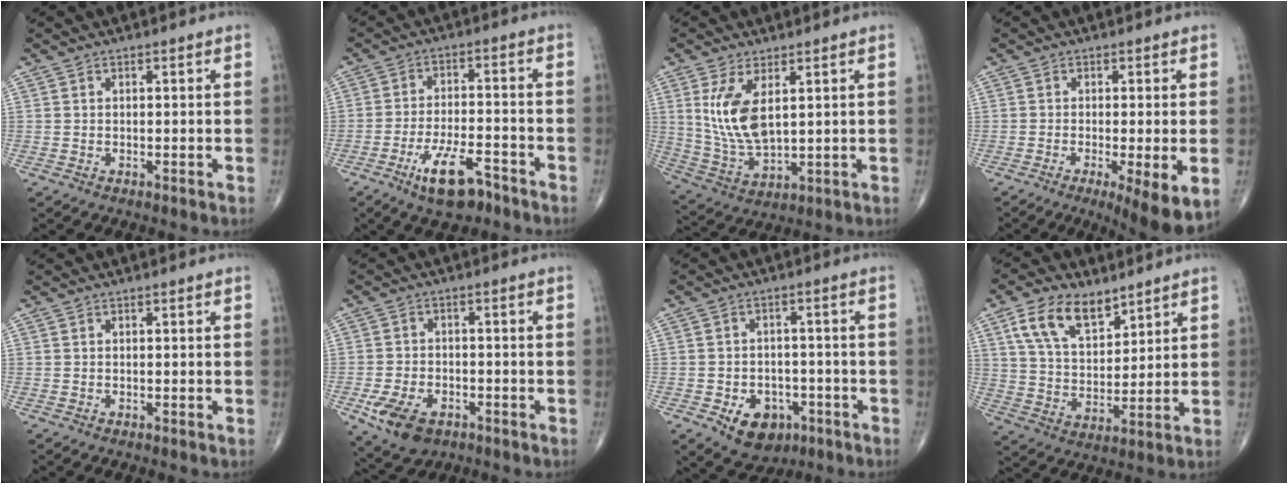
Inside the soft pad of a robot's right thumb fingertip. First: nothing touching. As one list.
[{"total": 9.3, "force": [-5.8, 3.3, 6.5], "torque": [-0.115, 0.027, -0.097]}, {"total": 10.6, "force": [3.1, 4.7, 8.9], "torque": [-0.181, -0.020, 0.076]}, {"total": 8.9, "force": [-3.0, 1.9, 8.1], "torque": [-0.124, -0.023, -0.046]}, {"total": 0.0}, {"total": 9.0, "force": [-4.2, 5.7, 5.6], "torque": [-0.106, 0.012, -0.065]}, {"total": 8.9, "force": [-3.9, 6.5, 4.6], "torque": [-0.048, 0.024, -0.050]}, {"total": 12.1, "force": [7.1, 6.7, 7.2], "torque": [-0.112, -0.031, 0.139]}]